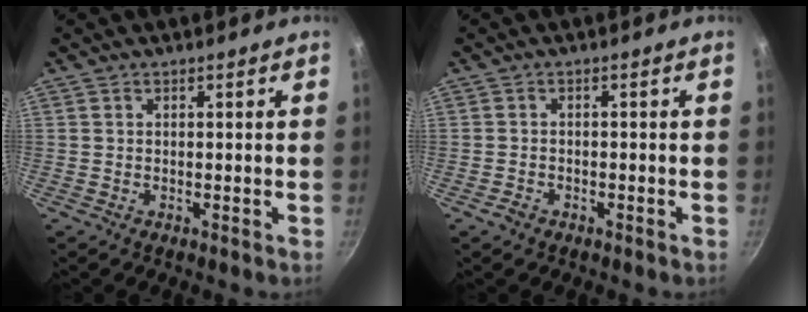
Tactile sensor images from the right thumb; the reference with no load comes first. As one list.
[{"total": 1.8, "force": [-1.2, 1.1, 0.7], "torque": [-0.015, 0.015, -0.021]}]